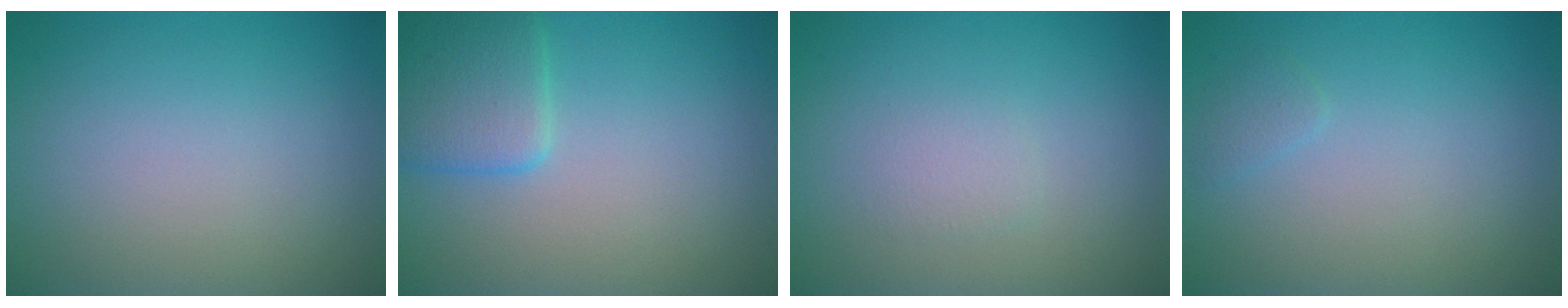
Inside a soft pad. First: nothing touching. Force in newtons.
{"total": 3.6, "press": 3.6, "slide": 0.2}
{"total": 1.0, "press": 1.0, "slide": 0.0}
{"total": 0.8, "press": 0.8, "slide": 0.1}